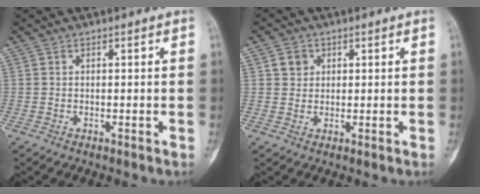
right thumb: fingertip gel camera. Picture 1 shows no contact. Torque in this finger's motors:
{"motor_torque": [-0.11, 0.04, 0.06, -0.11, -0.01]}